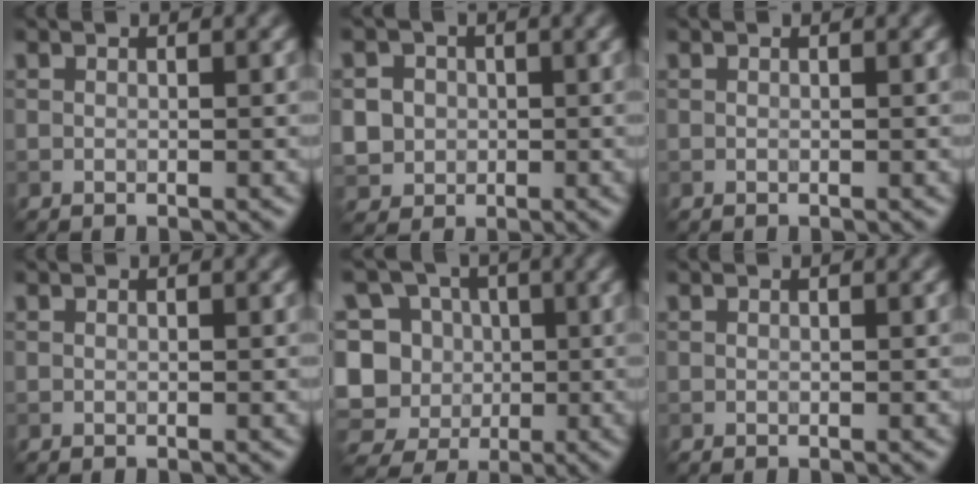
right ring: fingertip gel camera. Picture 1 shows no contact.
{"total": 4.6, "force": [0.1, 4.3, 1.5], "torque": [-0.028, 0.017, -0.005]}
{"total": 0.0}
{"total": 0.0}
{"total": 14.8, "force": [-1.4, 14.0, 4.7], "torque": [-0.141, 0.011, -0.044]}
{"total": 0.0}